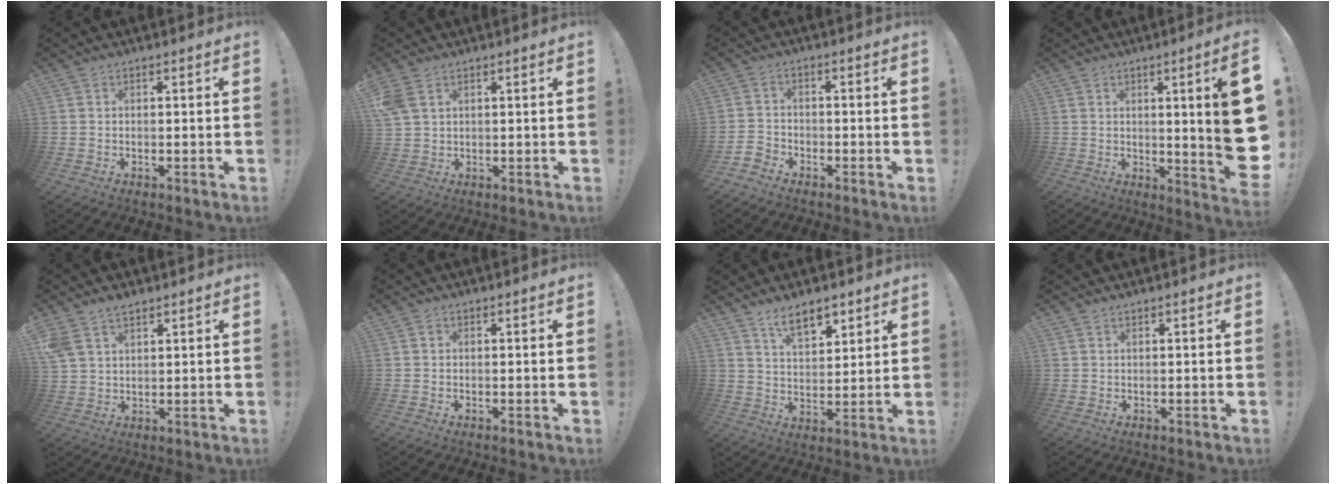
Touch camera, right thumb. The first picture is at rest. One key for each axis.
{"total": 5.0, "fx": 2.7, "fy": 2.9, "fz": 2.9, "tx": -0.044, "ty": -0.006, "tz": 0.056}
{"total": 3.7, "fx": -3.2, "fy": 1.7, "fz": 0.9, "tx": -0.021, "ty": 0.009, "tz": -0.062}
{"total": 14.6, "fx": 1.0, "fy": 0.5, "fz": 14.6, "tx": -0.195, "ty": -0.027, "tz": 0.014}
{"total": 6.0, "fx": 4.6, "fy": 3.1, "fz": 2.3, "tx": -0.040, "ty": -0.019, "tz": 0.090}
{"total": 0.0}
{"total": 9.3, "fx": 6.7, "fy": 3.8, "fz": 5.1, "tx": -0.068, "ty": -0.039, "tz": 0.123}
{"total": 0.8, "fx": 0.8, "fy": 0.2, "fz": 0.2, "tx": -0.004, "ty": -0.001, "tz": 0.015}